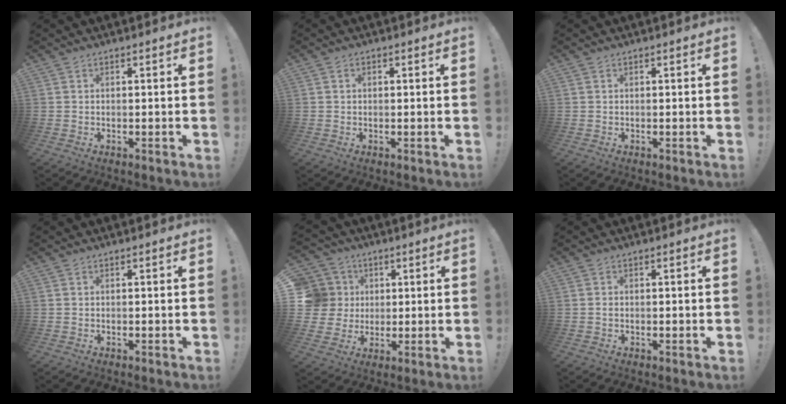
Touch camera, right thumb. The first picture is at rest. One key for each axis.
{"total": 0.6, "fx": 0.1, "fy": 0.5, "fz": 0.3, "tx": -0.008, "ty": 0.005, "tz": 0.003}
{"total": 0.0}
{"total": 0.0}
{"total": 11.2, "fx": 2.1, "fy": 10.5, "fz": 3.5, "tx": -0.058, "ty": -0.005, "tz": 0.048}
{"total": 0.0}